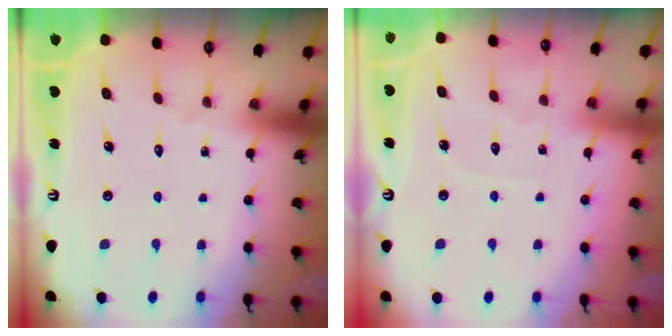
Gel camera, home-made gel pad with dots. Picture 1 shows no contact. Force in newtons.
{"total": 3.6, "press": 3.6, "slide": 0.2}